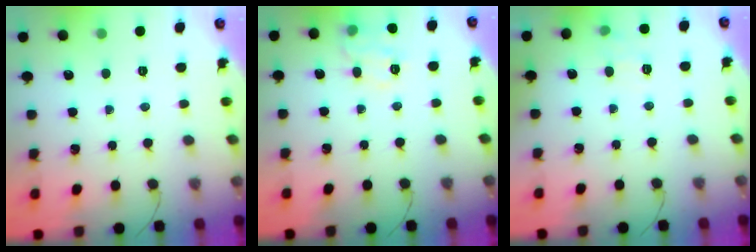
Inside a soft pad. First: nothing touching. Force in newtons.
{"total": 10.6, "press": 10.6, "slide": 0.2}
{"total": 4.1, "press": 3.6, "slide": 1.9}